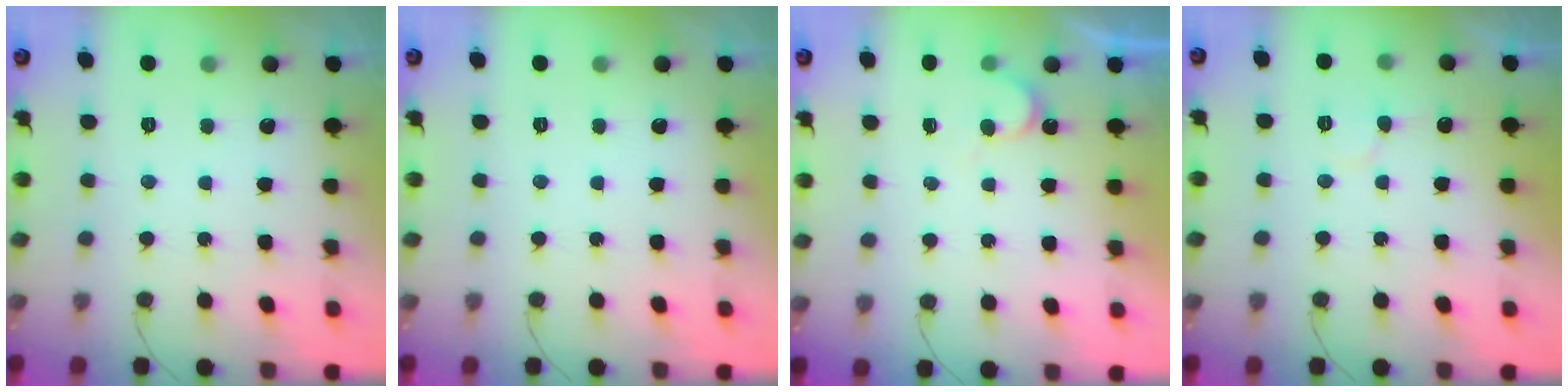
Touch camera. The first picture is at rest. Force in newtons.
{"total": 0.0}
{"total": 4.1, "press": 4.1, "slide": 0.4}
{"total": 6.0, "press": 6.0, "slide": 0.4}